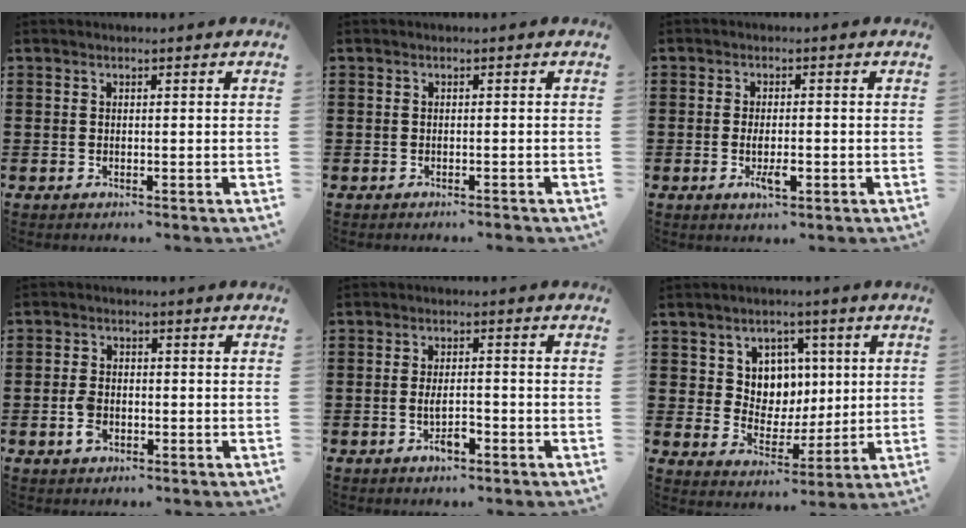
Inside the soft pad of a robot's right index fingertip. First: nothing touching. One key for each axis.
{"total": 0.7, "fx": -0.7, "fy": -0.1, "fz": 0.1, "tx": -0.005, "ty": -0.004, "tz": -0.014}
{"total": 3.4, "fx": -1.0, "fy": 1.1, "fz": 3.0, "tx": -0.060, "ty": -0.001, "tz": -0.019}
{"total": 3.2, "fx": -1.1, "fy": 2.1, "fz": 2.2, "tx": -0.055, "ty": -0.004, "tz": -0.022}
{"total": 3.5, "fx": -1.5, "fy": 1.2, "fz": 2.9, "tx": -0.050, "ty": 0.005, "tz": -0.028}
{"total": 6.7, "fx": 2.4, "fy": 5.9, "fz": 1.9, "tx": -0.063, "ty": 0.004, "tz": 0.044}